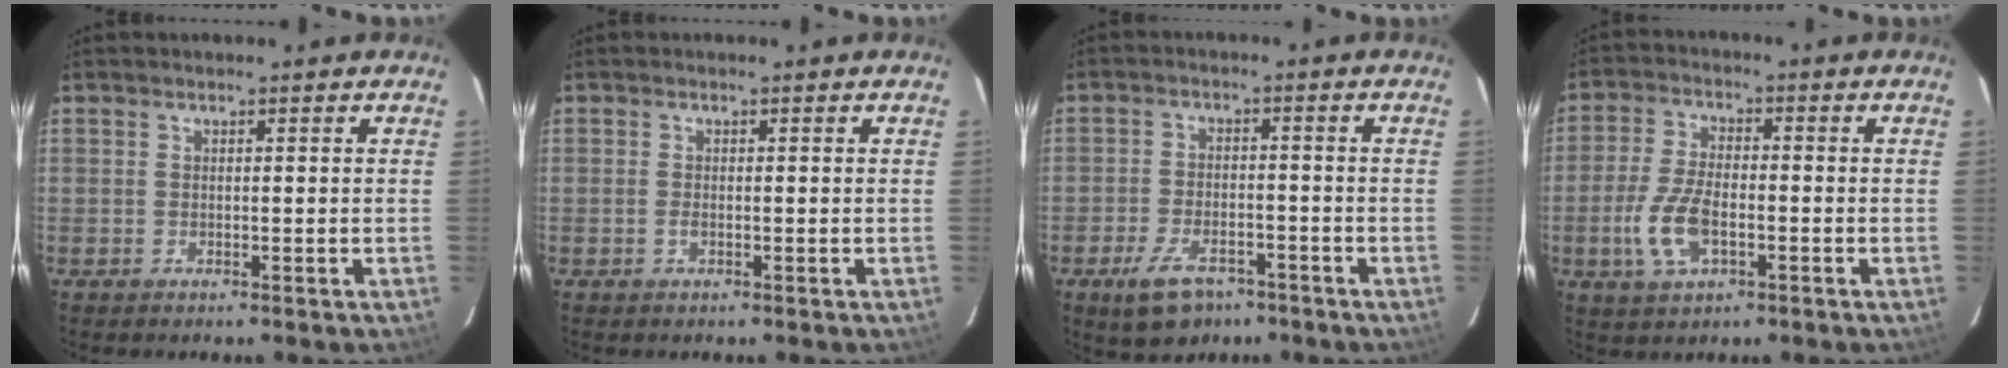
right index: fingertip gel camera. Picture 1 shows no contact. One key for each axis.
{"total": 0.8, "fx": -0.3, "fy": 0.3, "fz": 0.7, "tx": -0.014, "ty": 0.001, "tz": -0.006}
{"total": 8.8, "fx": -5.7, "fy": 4.6, "fz": 4.8, "tx": -0.114, "ty": -0.008, "tz": -0.092}
{"total": 9.0, "fx": -2.8, "fy": 4.3, "fz": 7.4, "tx": -0.162, "ty": 0.000, "tz": -0.052}